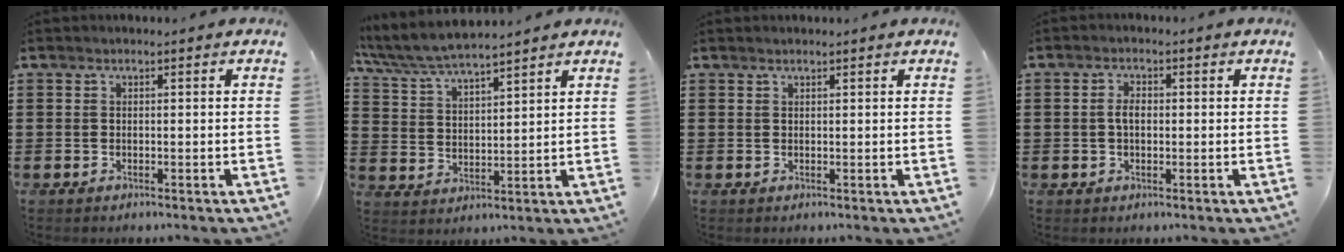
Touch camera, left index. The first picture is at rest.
{"total": 5.9, "force": [5.6, 0.3, 1.9], "torque": [-0.058, -0.027, 0.097]}
{"total": 0.5, "force": [0.5, 0.0, 0.2], "torque": [-0.004, -0.001, 0.010]}
{"total": 2.5, "force": [0.1, 1.2, 2.1], "torque": [-0.043, 0.005, 0.001]}